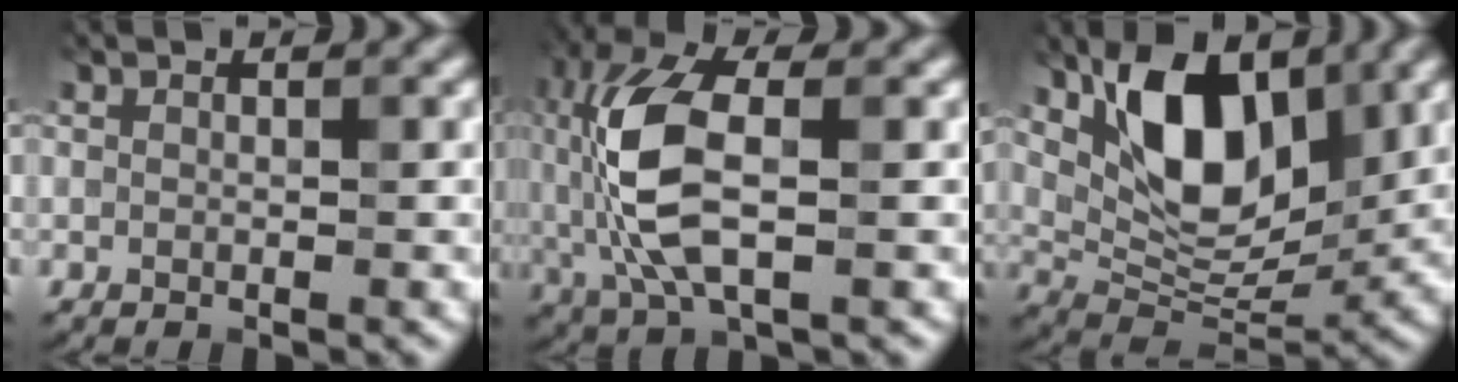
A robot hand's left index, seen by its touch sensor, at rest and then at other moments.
{"total": 8.8, "force": [-0.3, 3.9, 7.8], "torque": [-0.179, 0.010, -0.010]}
{"total": 9.5, "force": [3.6, 5.2, 7.1], "torque": [-0.123, -0.010, 0.062]}